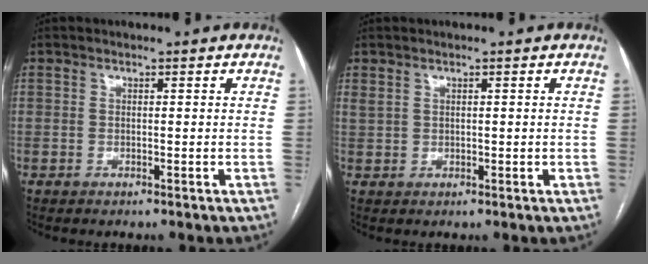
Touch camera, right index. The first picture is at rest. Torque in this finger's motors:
{"motor_torque": [-0.21, 0.03, 0.05, 0.00]}